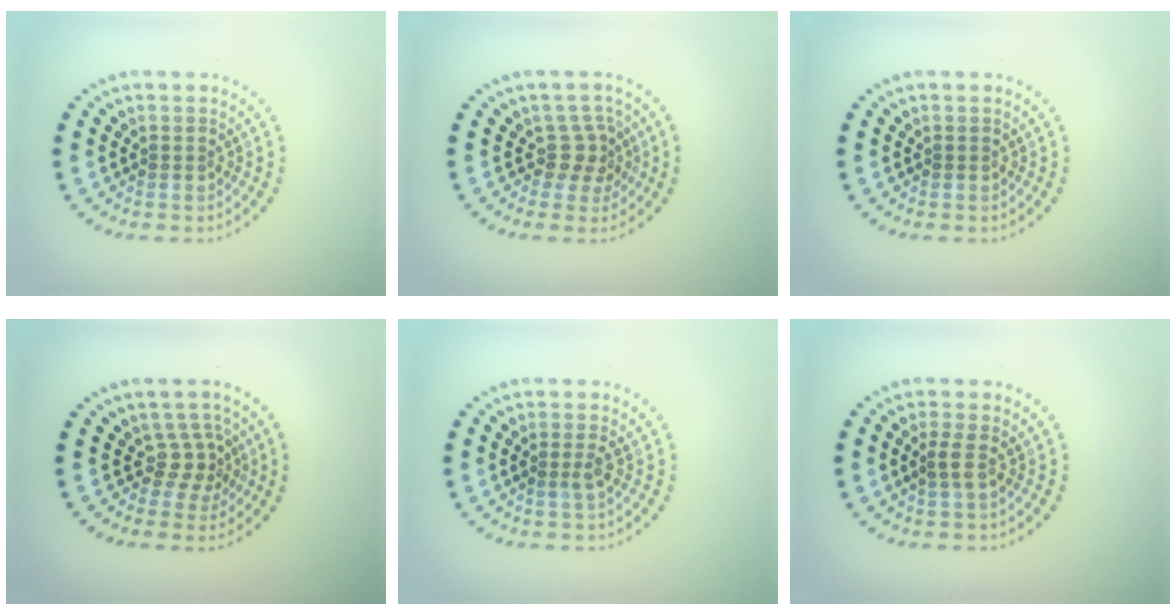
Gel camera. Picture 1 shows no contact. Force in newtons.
{"total": 2.2, "press": 1.6, "slide": 1.4}
{"total": 0.0}
{"total": 2.3, "press": 1.6, "slide": 1.7}
{"total": 1.2, "press": 0.9, "slide": 0.8}
{"total": 1.3, "press": 1.0, "slide": 0.8}